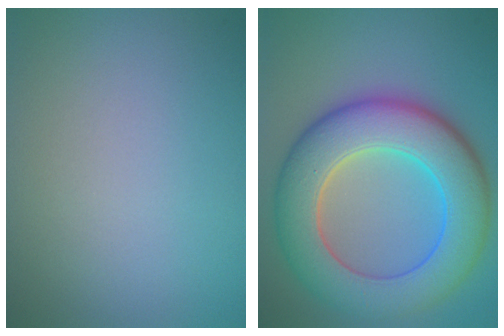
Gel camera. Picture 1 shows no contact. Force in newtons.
{"total": 10.1, "press": 10.1, "slide": 0.3}